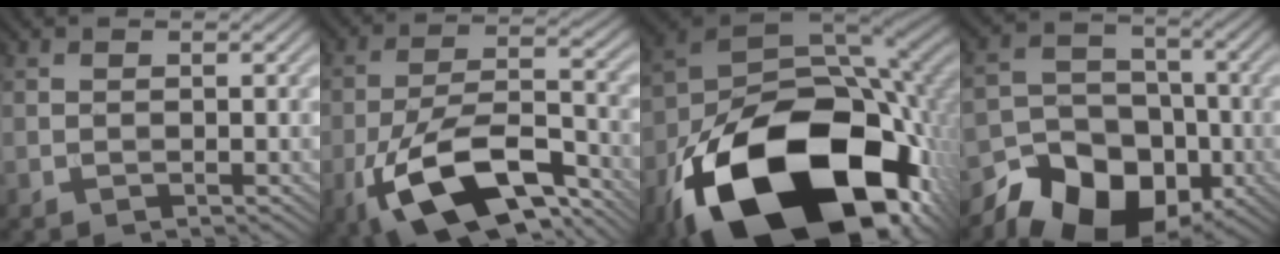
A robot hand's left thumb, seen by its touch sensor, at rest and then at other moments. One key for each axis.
{"total": 15.7, "fx": -8.8, "fy": 6.3, "fz": 11.5, "tx": -0.232, "ty": -0.020, "tz": -0.164}
{"total": 22.6, "fx": -10.7, "fy": 13.0, "fz": 15.2, "tx": -0.309, "ty": -0.067, "tz": -0.142}
{"total": 13.5, "fx": -8.4, "fy": 8.8, "fz": 5.9, "tx": -0.107, "ty": -0.019, "tz": -0.150}